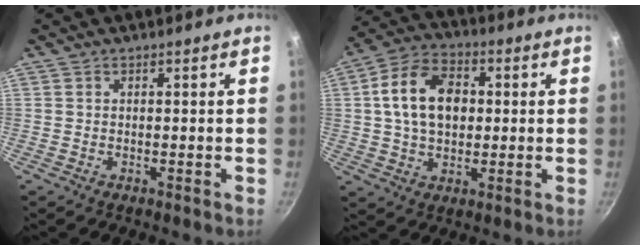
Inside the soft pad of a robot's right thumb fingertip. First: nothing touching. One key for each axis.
{"total": 13.8, "fx": 1.8, "fy": 9.6, "fz": 9.7, "tx": -0.147, "ty": 0.016, "tz": 0.019}